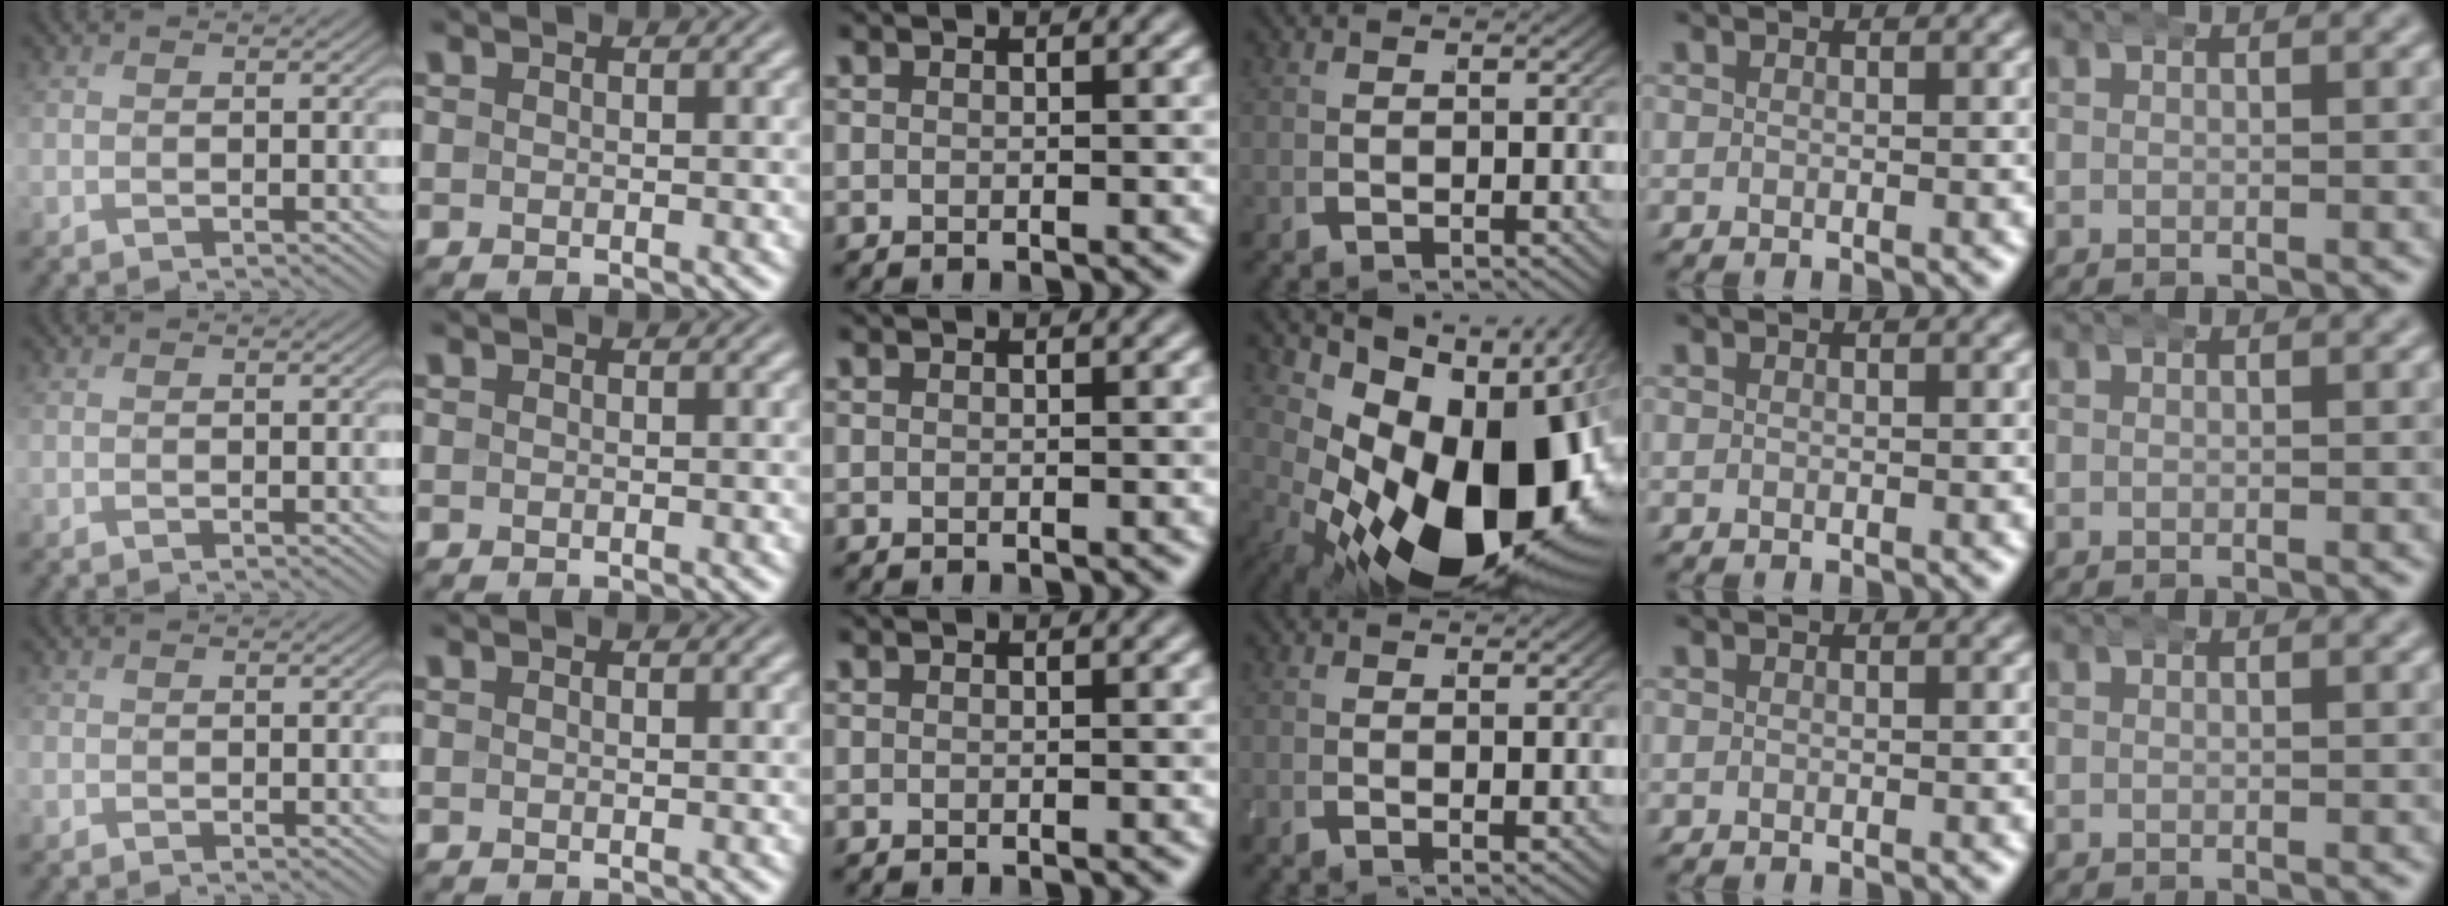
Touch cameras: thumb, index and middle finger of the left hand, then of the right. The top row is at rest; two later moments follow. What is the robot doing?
{"motion": "wrap", "object": "bandana"}